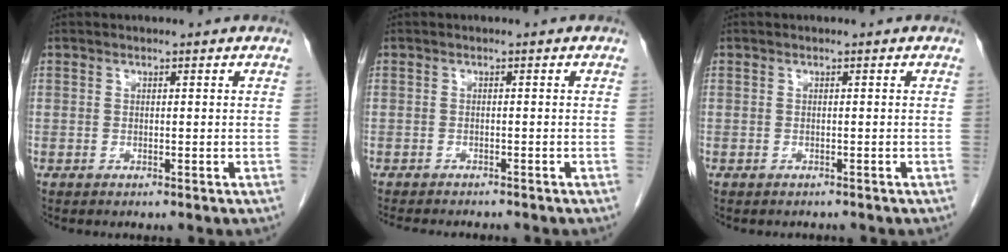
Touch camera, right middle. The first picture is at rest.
{"total": 6.7, "force": [-6.0, 1.5, 2.7], "torque": [-0.035, -0.004, -0.083]}
{"total": 0.8, "force": [-0.8, 0.3, 0.0], "torque": [-0.010, -0.002, -0.011]}